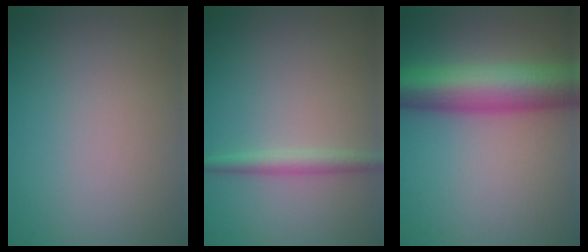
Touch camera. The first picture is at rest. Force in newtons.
{"total": 1.8, "press": 1.8, "slide": 0.0}
{"total": 9.5, "press": 9.5, "slide": 0.3}